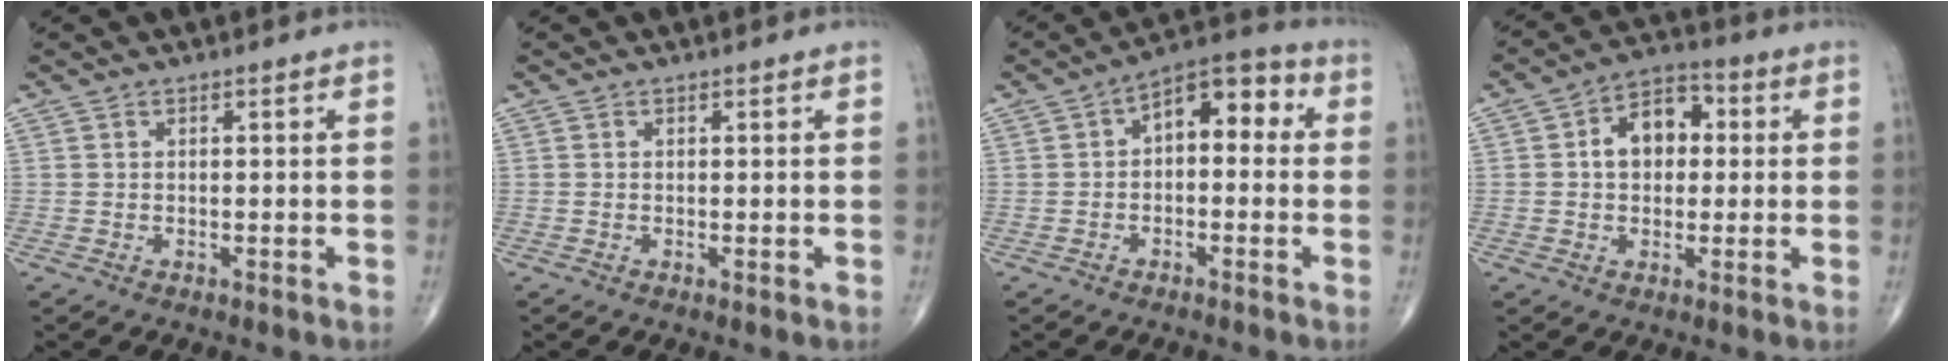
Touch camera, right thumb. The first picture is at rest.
{"total": 0.0}
{"total": 9.2, "force": [0.8, 5.3, 7.4], "torque": [-0.076, 0.037, -0.003]}
{"total": 9.4, "force": [1.2, 6.6, 6.6], "torque": [-0.080, 0.023, 0.011]}